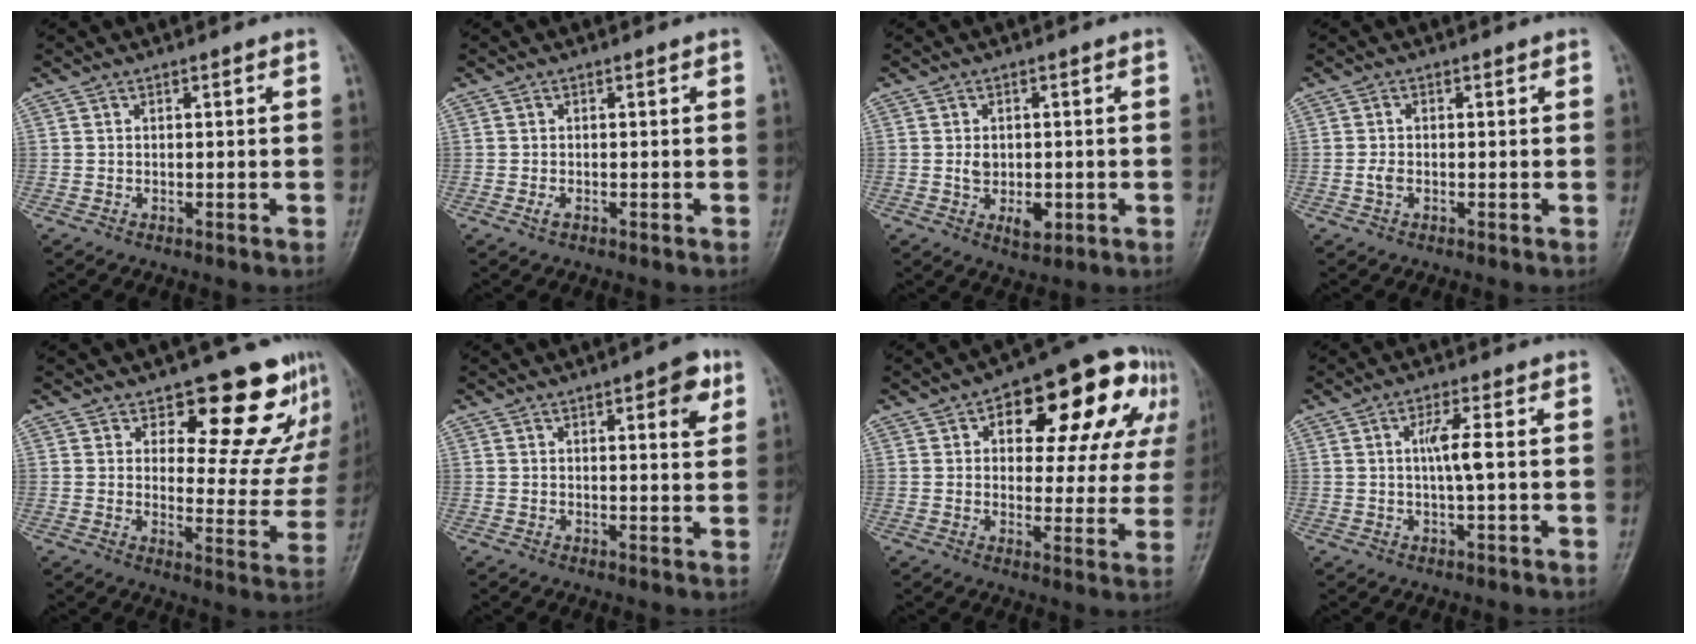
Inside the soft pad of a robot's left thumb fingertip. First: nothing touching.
{"total": 1.1, "force": [-0.5, 0.5, 0.8], "torque": [-0.017, 0.002, -0.009]}
{"total": 5.1, "force": [-0.7, 3.4, 3.7], "torque": [-0.046, -0.005, -0.004]}
{"total": 1.8, "force": [-0.4, 1.1, 1.4], "torque": [-0.032, 0.002, -0.010]}
{"total": 14.5, "force": [11.0, 6.4, 7.0], "torque": [-0.027, -0.086, 0.132]}
{"total": 5.6, "force": [2.7, 1.9, 4.6], "torque": [-0.045, -0.009, 0.029]}
{"total": 20.2, "force": [7.9, 10.4, 15.4], "torque": [-0.142, 0.019, 0.100]}
{"total": 4.2, "force": [0.3, 0.5, 4.1], "torque": [-0.087, 0.006, 0.003]}